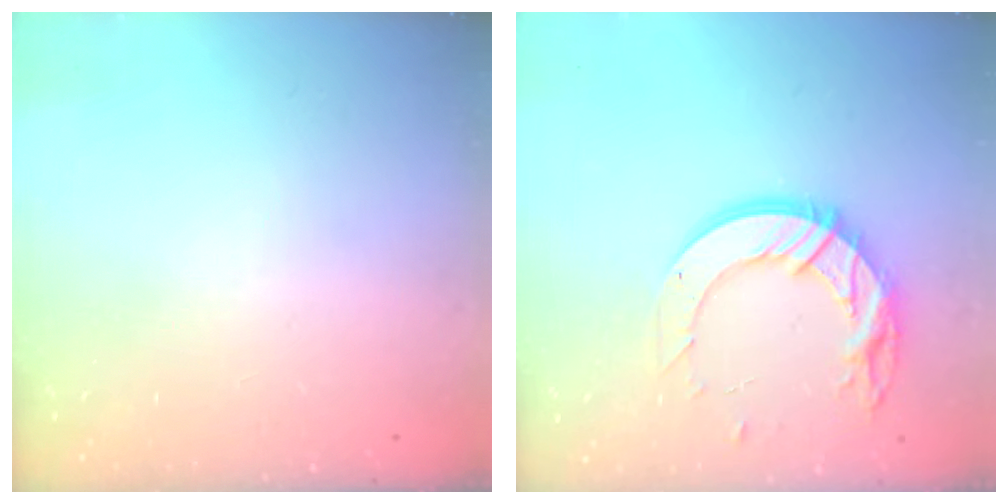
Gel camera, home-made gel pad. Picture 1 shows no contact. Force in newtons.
{"total": 15.8, "press": 15.7, "slide": 1.2}